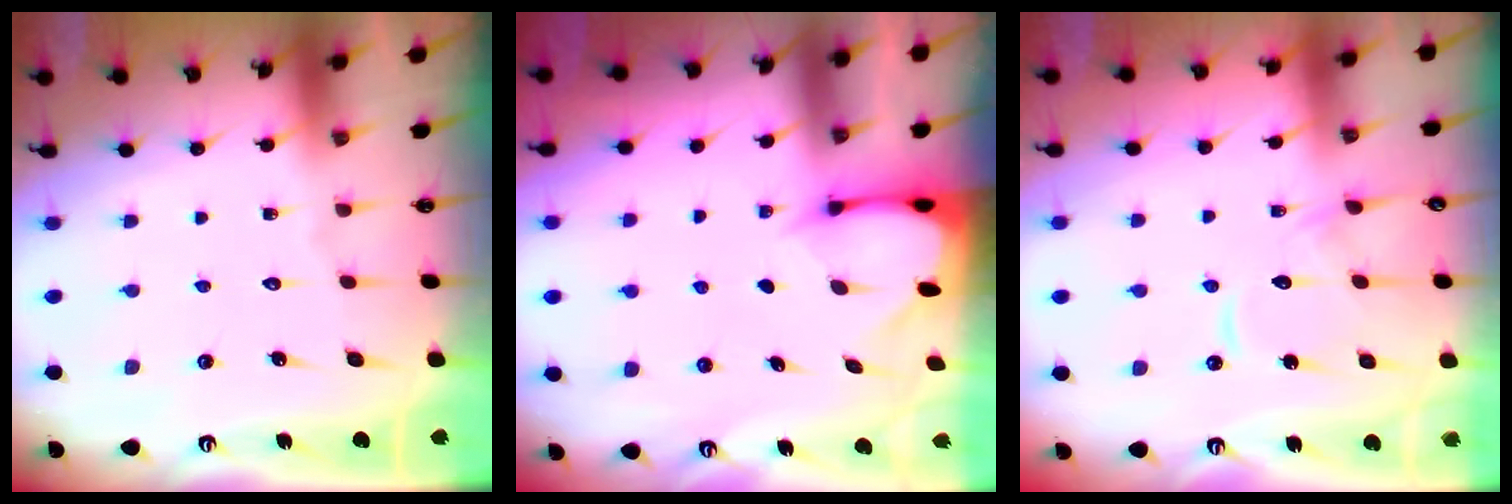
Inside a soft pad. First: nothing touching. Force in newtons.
{"total": 2.4, "press": 2.4, "slide": 0.3}
{"total": 12.2, "press": 12.1, "slide": 1.2}